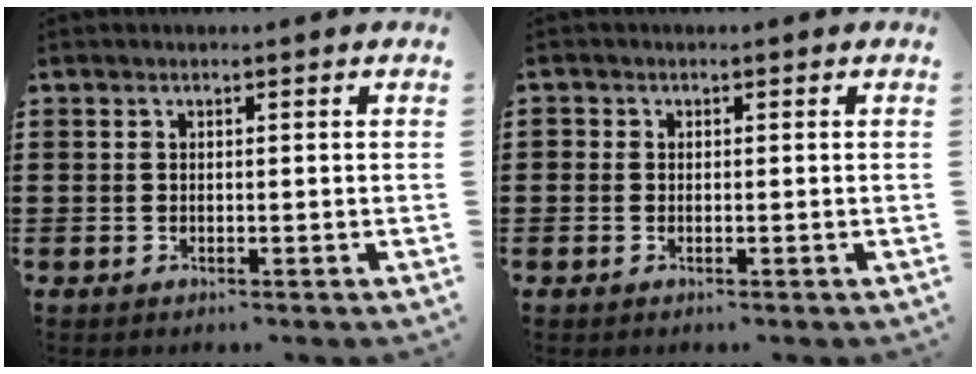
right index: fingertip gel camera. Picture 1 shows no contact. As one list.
[{"total": 0.5, "force": [-0.2, 0.5, 0.1], "torque": [-0.003, 0.002, -0.004]}]